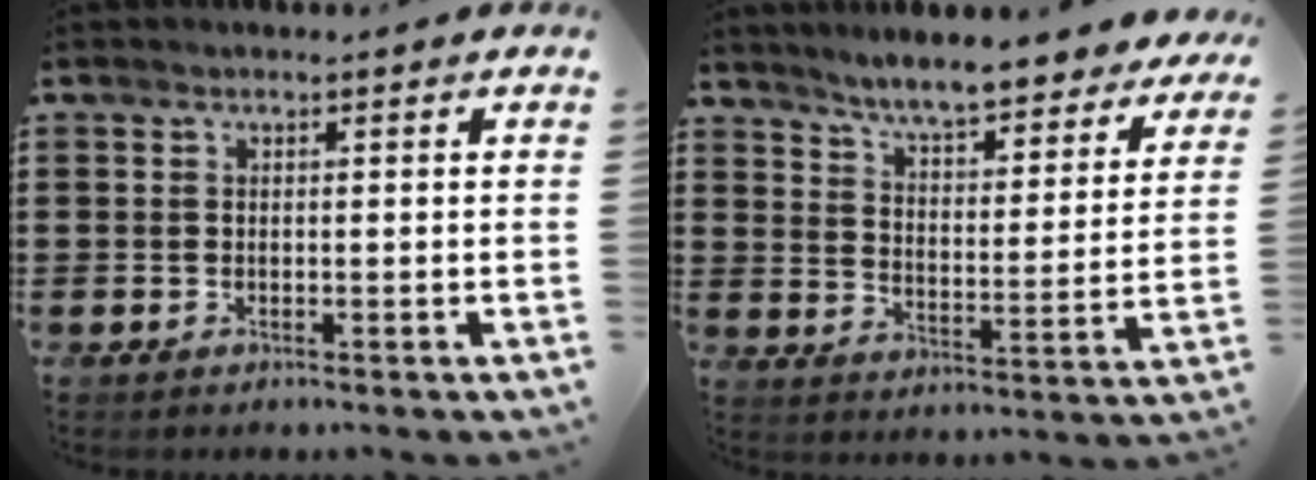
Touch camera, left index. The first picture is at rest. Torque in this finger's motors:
{"motor_torque": [2.14, 0.00, 0.48, 0.08]}